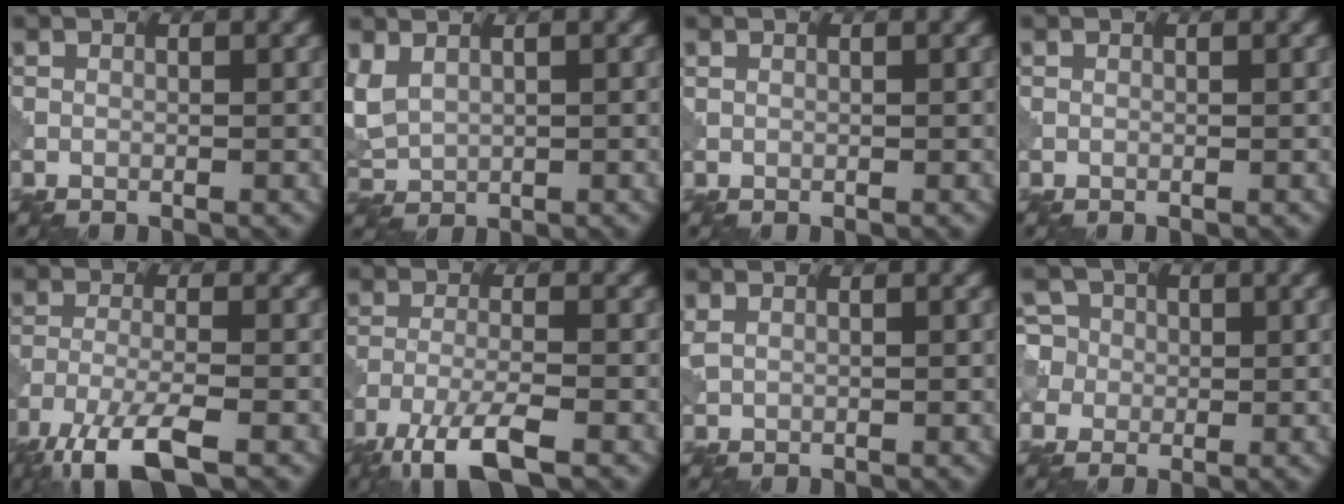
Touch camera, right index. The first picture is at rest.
{"total": 3.4, "force": [1.3, 2.4, 2.0], "torque": [-0.062, 0.005, 0.035]}
{"total": 0.0}
{"total": 0.0}
{"total": 6.8, "force": [-4.8, 1.4, 4.6], "torque": [-0.094, -0.006, -0.095]}
{"total": 5.5, "force": [-3.9, 0.9, 3.8], "torque": [-0.079, -0.002, -0.079]}
{"total": 1.4, "force": [0.7, 0.9, 0.8], "torque": [-0.021, 0.007, 0.019]}
{"total": 6.1, "force": [0.9, 5.8, 1.7], "torque": [-0.043, 0.048, -0.002]}